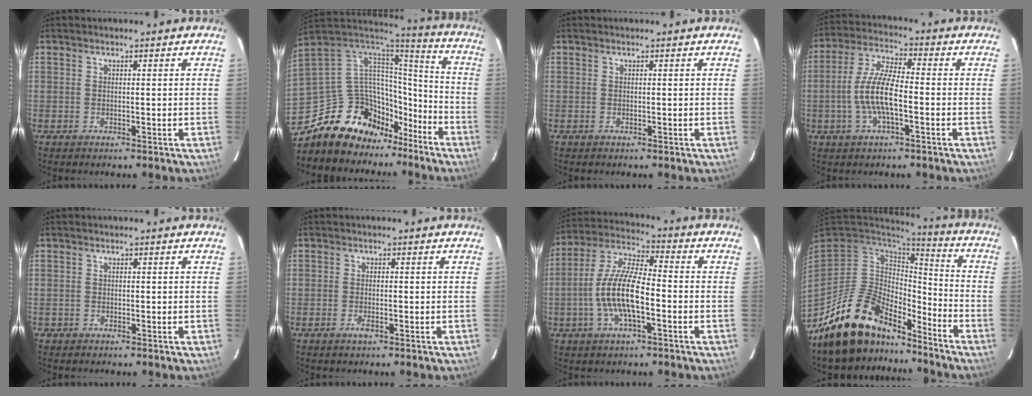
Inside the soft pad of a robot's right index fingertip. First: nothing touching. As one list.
[{"total": 19.1, "force": [-13.4, 11.7, 6.8], "torque": [-0.147, 0.037, -0.208]}, {"total": 0.0}, {"total": 9.6, "force": [-2.5, 2.6, 8.8], "torque": [-0.185, 0.004, -0.048]}, {"total": 0.8, "force": [-0.4, 0.7, -0.1], "torque": [0.000, 0.003, -0.007]}, {"total": 1.5, "force": [-0.8, 0.5, 1.2], "torque": [-0.025, -0.002, -0.015]}, {"total": 12.1, "force": [-3.3, 3.6, 11.1], "torque": [-0.230, 0.002, -0.065]}, {"total": 18.2, "force": [-14.5, 8.0, 7.5], "torque": [-0.162, 0.014, -0.244]}]